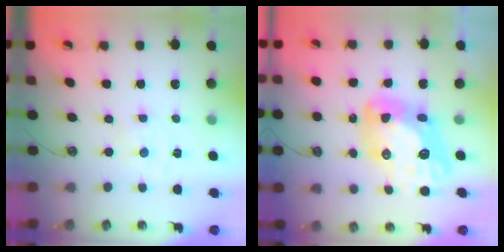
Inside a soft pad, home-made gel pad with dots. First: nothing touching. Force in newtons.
{"total": 17.9, "press": 17.8, "slide": 1.9}